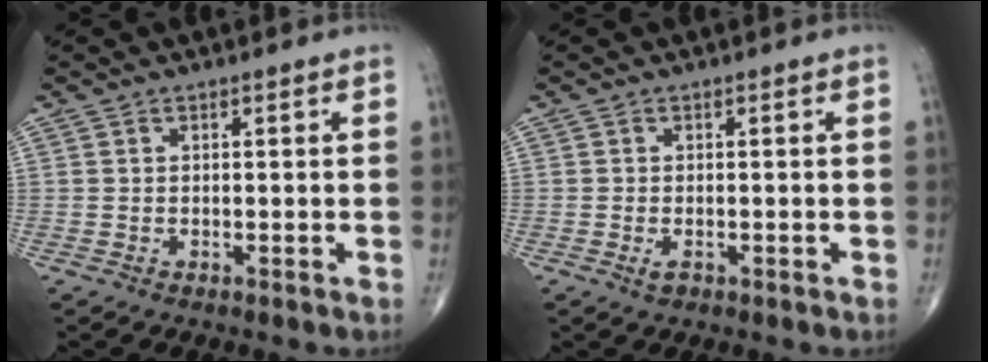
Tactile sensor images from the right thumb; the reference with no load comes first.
{"total": 1.4, "force": [-0.6, 0.7, 1.0], "torque": [-0.016, 0.000, -0.011]}